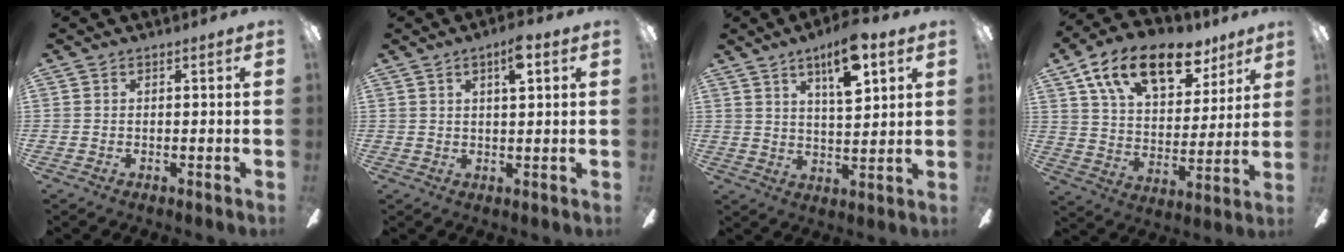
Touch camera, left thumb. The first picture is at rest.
{"total": 5.2, "force": [2.7, 1.4, 4.2], "torque": [-0.067, -0.003, 0.040]}
{"total": 10.9, "force": [6.4, 3.4, 8.1], "torque": [-0.127, -0.022, 0.105]}
{"total": 19.0, "force": [11.7, 9.8, 11.4], "torque": [-0.185, -0.053, 0.200]}